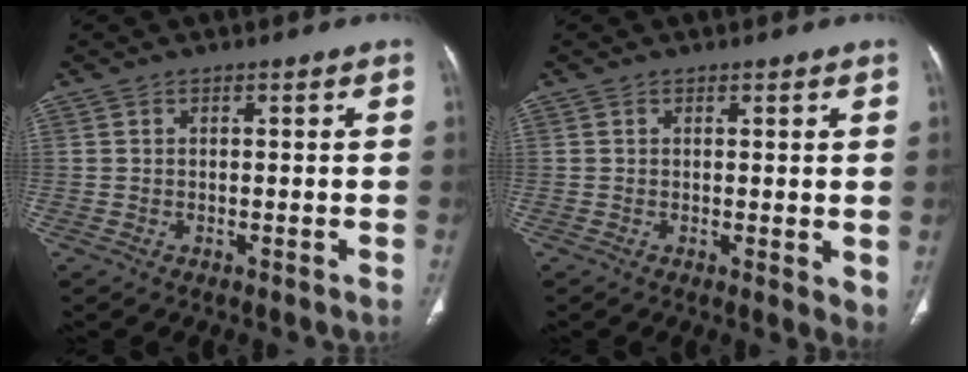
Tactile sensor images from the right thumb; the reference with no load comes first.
{"total": 3.1, "force": [0.2, 1.1, 2.9], "torque": [-0.042, -0.012, 0.003]}